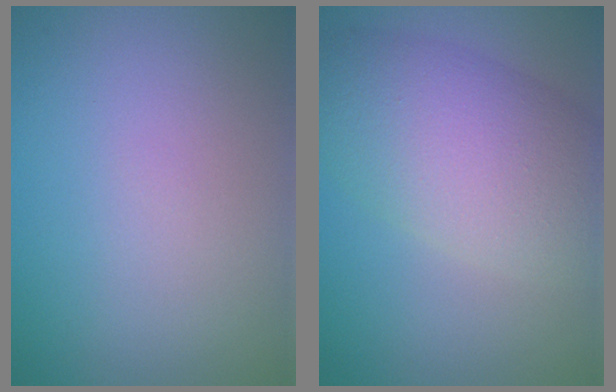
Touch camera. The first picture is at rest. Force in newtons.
{"total": 8.1, "press": 8.1, "slide": 0.3}